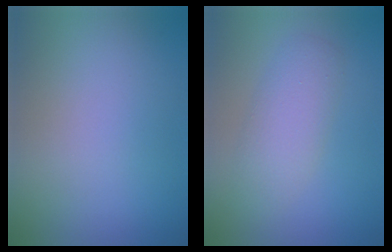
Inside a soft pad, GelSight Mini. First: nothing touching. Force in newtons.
{"total": 3.4, "press": 3.4, "slide": 0.1}